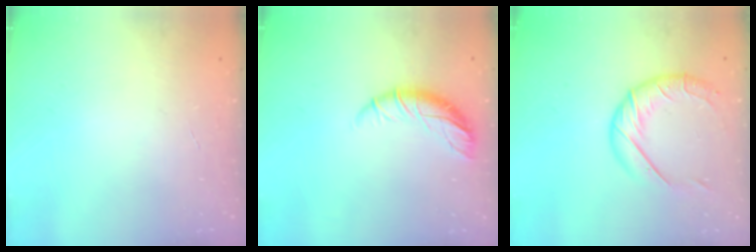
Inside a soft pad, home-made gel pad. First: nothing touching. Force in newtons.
{"total": 9.1, "press": 9.1, "slide": 0.9}
{"total": 13.0, "press": 12.9, "slide": 1.4}